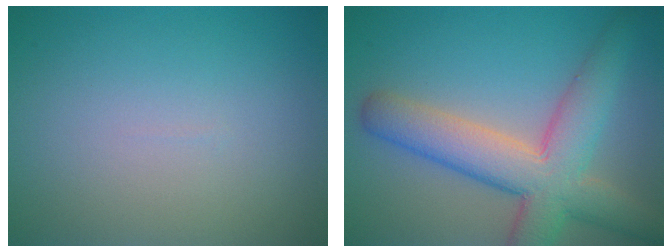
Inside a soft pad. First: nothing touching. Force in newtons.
{"total": 8.1, "press": 8.1, "slide": 0.6}